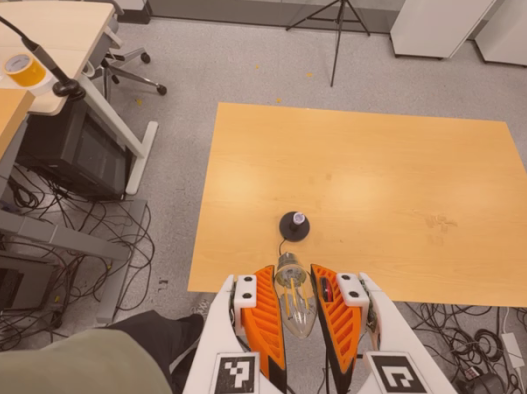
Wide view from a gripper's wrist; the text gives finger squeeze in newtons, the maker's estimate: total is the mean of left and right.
{"total": 20.3, "left": 21.7, "right": 18.8}